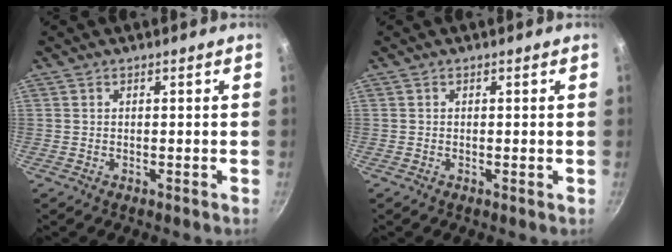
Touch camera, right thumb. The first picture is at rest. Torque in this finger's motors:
{"motor_torque": [-0.38, -0.08, -0.25, 0.05, -0.02]}